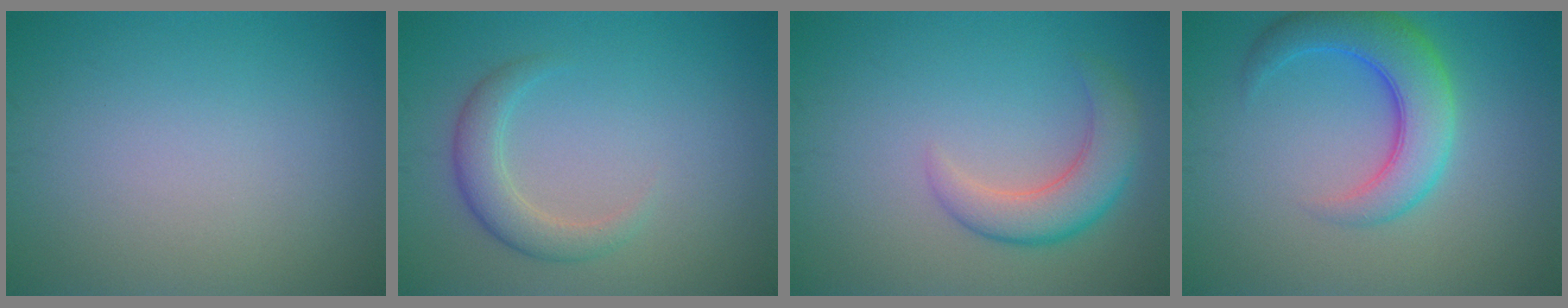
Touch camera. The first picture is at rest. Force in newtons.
{"total": 2.7, "press": 2.7, "slide": 0.2}
{"total": 4.1, "press": 4.1, "slide": 0.2}
{"total": 5.9, "press": 5.9, "slide": 0.2}